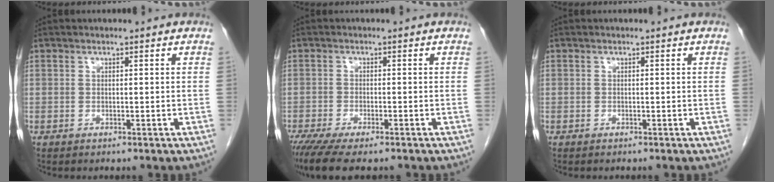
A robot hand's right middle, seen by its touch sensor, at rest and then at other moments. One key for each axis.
{"total": 9.0, "fx": -7.1, "fy": 1.8, "fz": 5.1, "tx": -0.077, "ty": -0.017, "tz": -0.112}
{"total": 0.0}